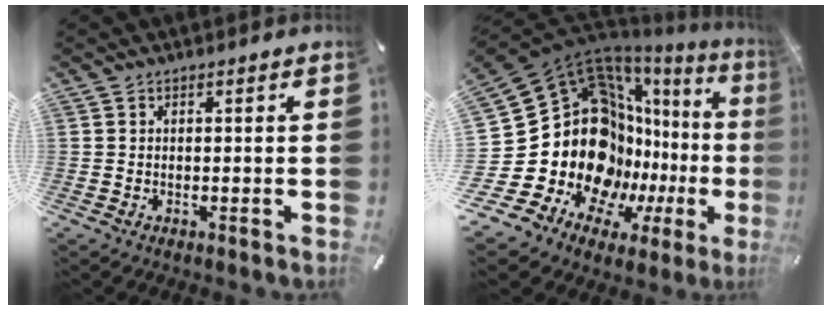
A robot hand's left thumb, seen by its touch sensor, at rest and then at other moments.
{"total": 31.7, "force": [0.9, 21.5, 23.2], "torque": [-0.434, -0.099, 0.075]}